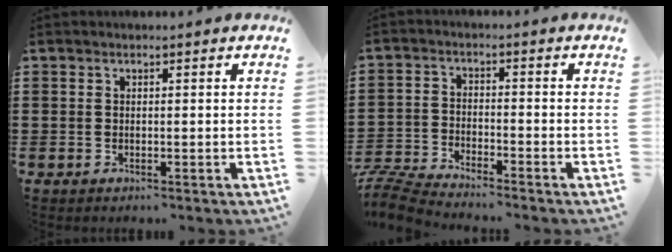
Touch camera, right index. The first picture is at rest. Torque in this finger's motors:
{"motor_torque": [-2.05, 0.08, -1.05, -0.21]}